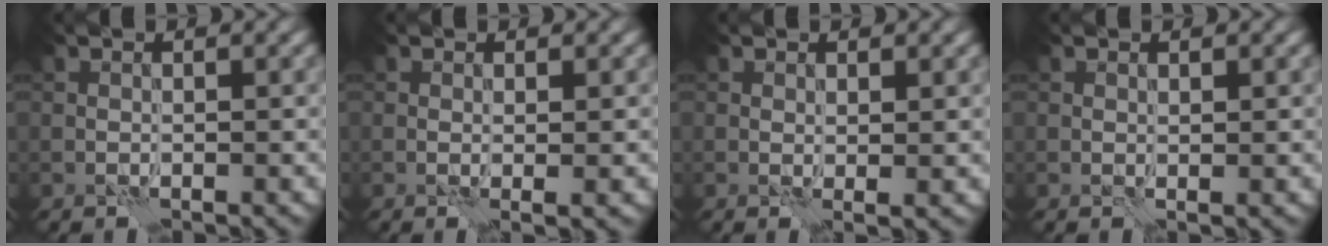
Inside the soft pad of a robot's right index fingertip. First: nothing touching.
{"total": 1.4, "force": [0.0, 0.2, 1.4], "torque": [-0.022, 0.000, -0.002]}
{"total": 1.0, "force": [0.4, 0.1, 0.9], "torque": [-0.013, -0.001, 0.007]}
{"total": 0.6, "force": [0.3, 0.0, 0.5], "torque": [-0.008, 0.000, 0.004]}